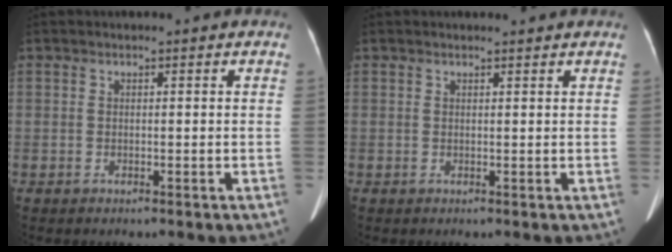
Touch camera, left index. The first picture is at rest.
{"total": 1.0, "force": [1.0, -0.1, 0.1], "torque": [-0.012, 0.000, 0.014]}